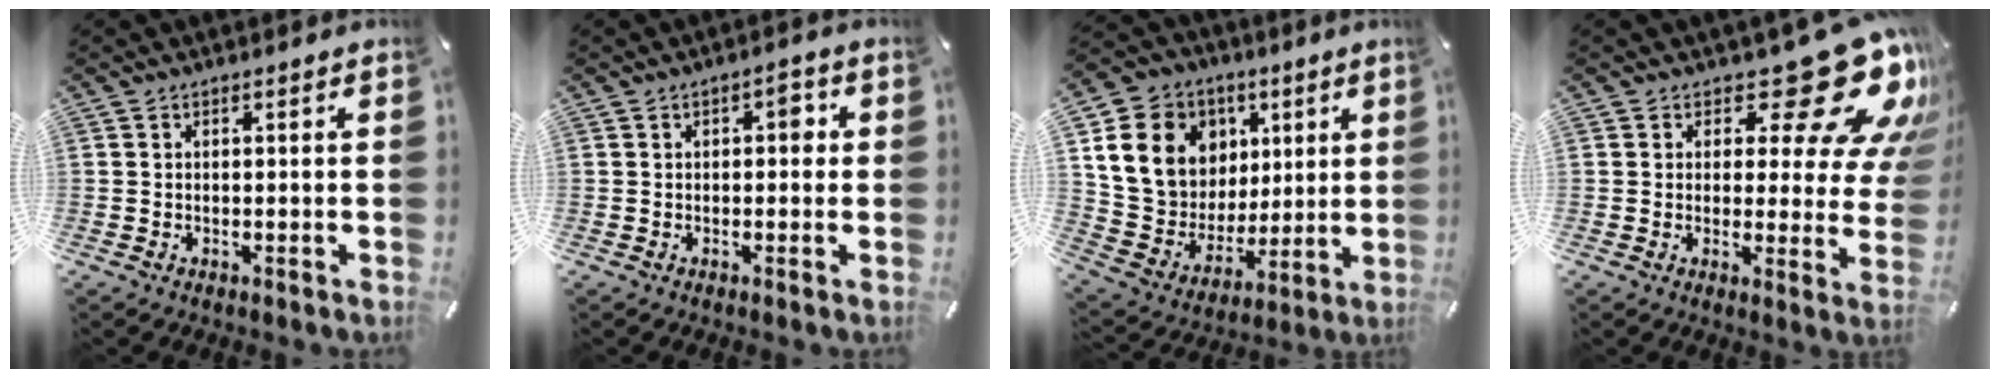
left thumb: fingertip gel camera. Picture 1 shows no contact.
{"total": 2.8, "force": [0.3, 1.6, 2.3], "torque": [-0.022, 0.004, -0.004]}
{"total": 18.3, "force": [6.8, 15.4, 7.3], "torque": [-0.130, -0.023, 0.144]}
{"total": 19.8, "force": [12.0, 7.8, 13.7], "torque": [-0.167, -0.085, 0.195]}